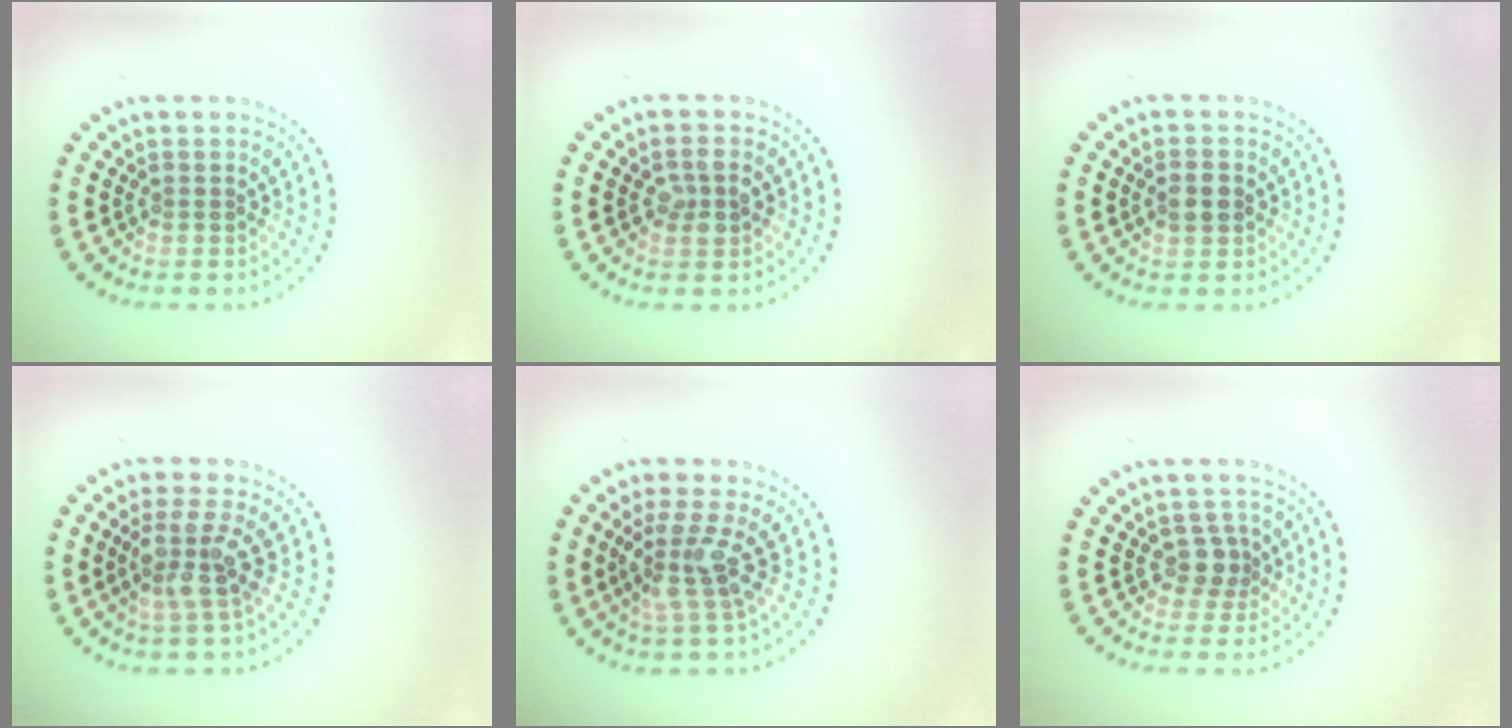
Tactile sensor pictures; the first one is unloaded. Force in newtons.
{"total": 2.0, "press": 2.0, "slide": 0.2}
{"total": 2.3, "press": 2.3, "slide": 0.0}
{"total": 3.6, "press": 3.0, "slide": 1.9}
{"total": 3.2, "press": 2.5, "slide": 1.9}
{"total": 2.1, "press": 1.7, "slide": 1.3}